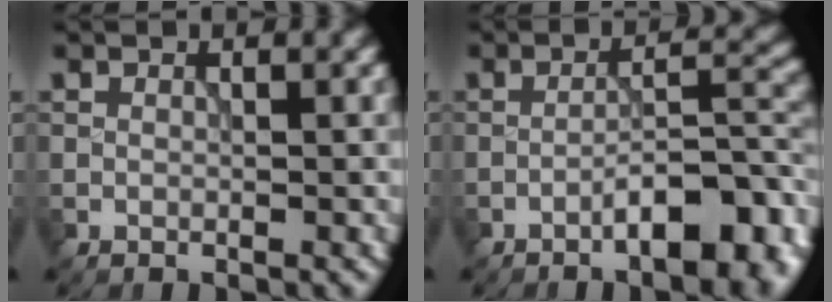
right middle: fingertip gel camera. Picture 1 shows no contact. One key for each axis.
{"total": 7.7, "fx": -3.8, "fy": 2.4, "fz": 6.3, "tx": -0.082, "ty": 0.010, "tz": -0.055}